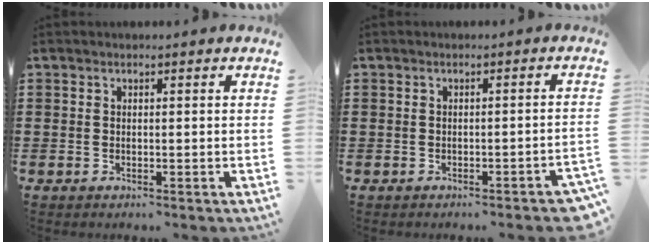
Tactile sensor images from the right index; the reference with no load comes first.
{"total": 1.3, "force": [-1.1, 0.2, 0.7], "torque": [-0.013, -0.001, -0.022]}